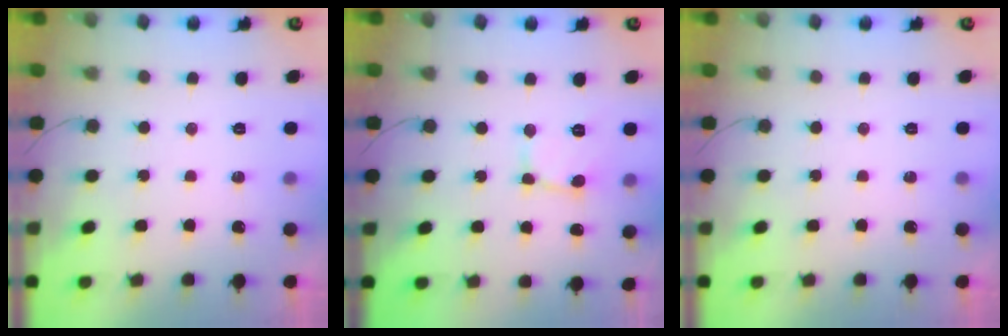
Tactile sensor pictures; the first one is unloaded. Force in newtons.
{"total": 2.6, "press": 2.6, "slide": 0.2}
{"total": 0.0}